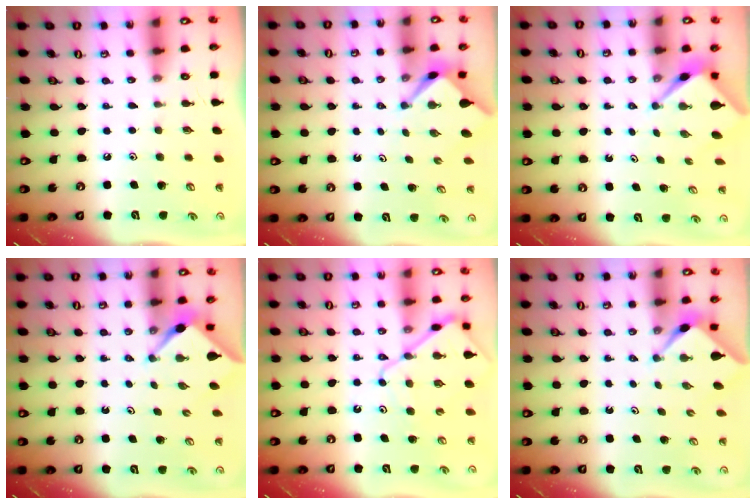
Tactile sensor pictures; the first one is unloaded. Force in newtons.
{"total": 2.8, "press": 2.8, "slide": 0.3}
{"total": 2.7, "press": 2.7, "slide": 0.2}
{"total": 3.1, "press": 3.0, "slide": 0.4}
{"total": 11.5, "press": 11.4, "slide": 1.3}
{"total": 2.4, "press": 2.3, "slide": 0.3}